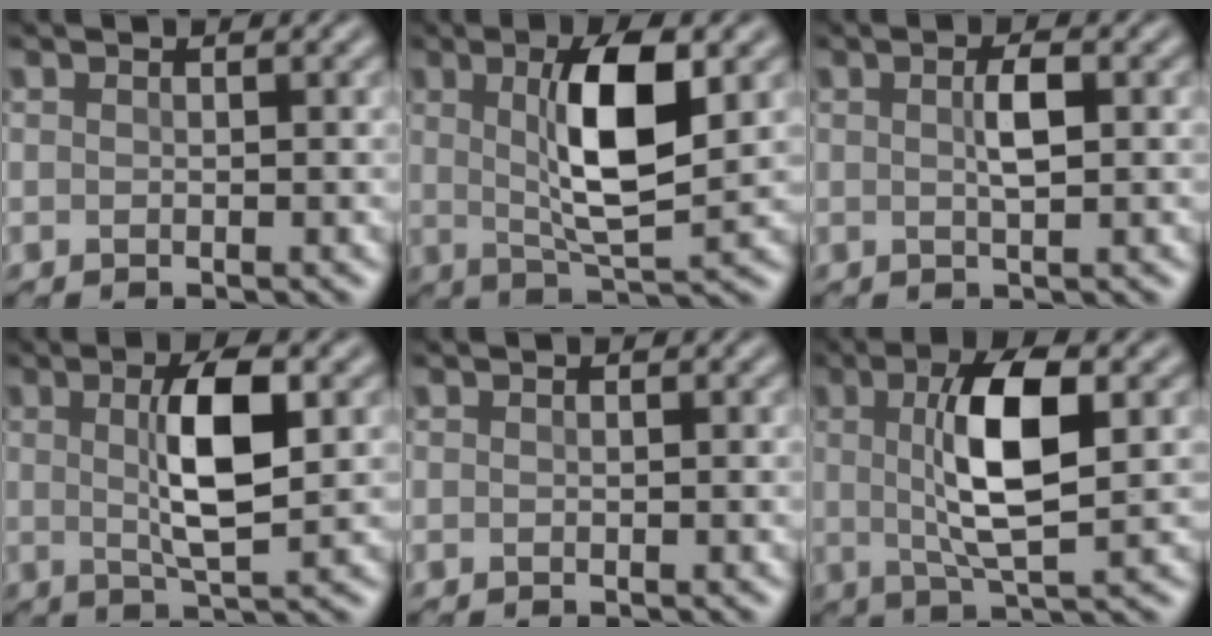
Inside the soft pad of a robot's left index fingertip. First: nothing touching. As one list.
[{"total": 6.9, "force": [1.3, 1.6, 6.6], "torque": [-0.121, 0.004, 0.025]}, {"total": 2.0, "force": [0.3, 0.4, 2.0], "torque": [-0.046, 0.003, 0.008]}, {"total": 5.4, "force": [0.9, 1.0, 5.3], "torque": [-0.102, 0.008, 0.018]}, {"total": 0.0}, {"total": 7.0, "force": [1.0, 1.8, 6.7], "torque": [-0.128, 0.006, 0.017]}]